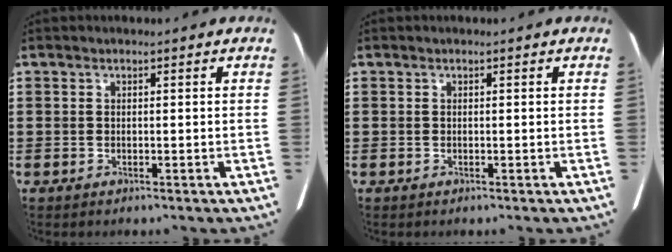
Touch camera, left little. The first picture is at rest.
{"total": 0.0}